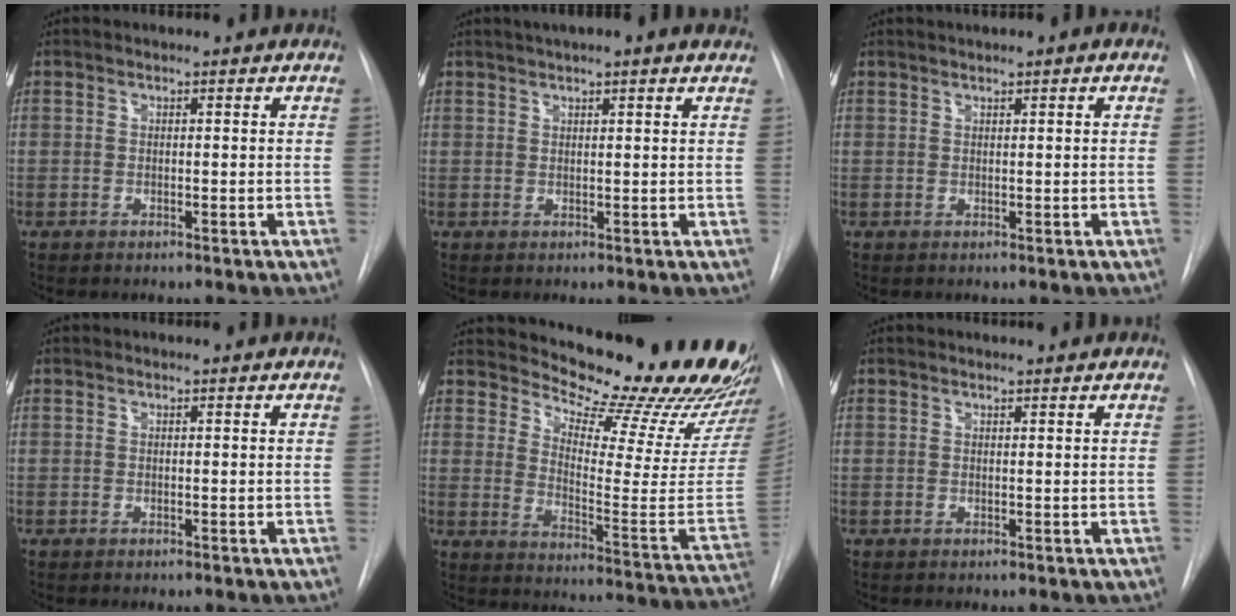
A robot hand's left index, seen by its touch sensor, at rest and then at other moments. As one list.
[{"total": 7.2, "force": [5.6, 0.8, 4.6], "torque": [-0.070, 0.032, 0.068]}, {"total": 1.9, "force": [1.2, 0.0, 1.5], "torque": [-0.027, 0.015, 0.019]}, {"total": 0.0}, {"total": 25.0, "force": [23.1, 3.7, 8.7], "torque": [-0.121, -0.132, 0.280]}, {"total": 1.2, "force": [1.1, -0.2, 0.3], "torque": [-0.005, 0.003, 0.016]}]